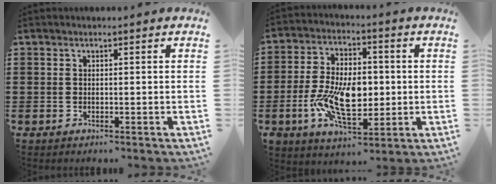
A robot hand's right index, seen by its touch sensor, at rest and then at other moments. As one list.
[{"total": 11.2, "force": [-1.6, 6.2, 9.1], "torque": [-0.181, -0.001, -0.032]}]